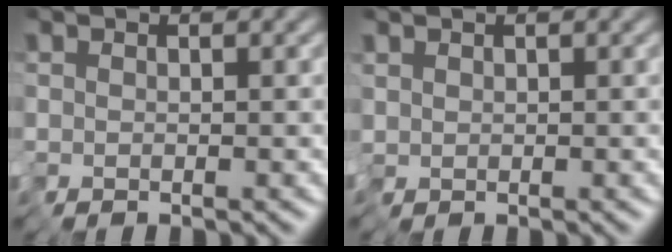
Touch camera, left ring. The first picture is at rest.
{"total": 0.6, "force": [0.3, 0.5, -0.2], "torque": [0.004, 0.003, 0.008]}